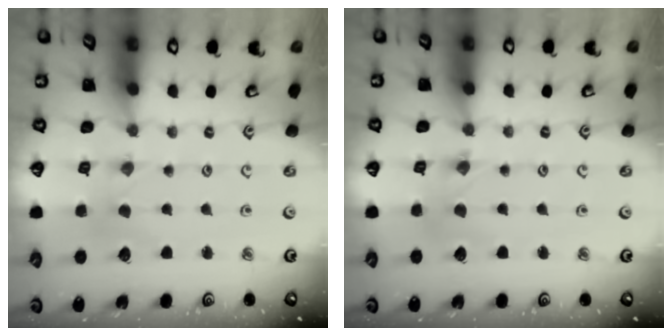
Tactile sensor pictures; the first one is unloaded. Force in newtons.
{"total": 0.7, "press": 0.6, "slide": 0.3}